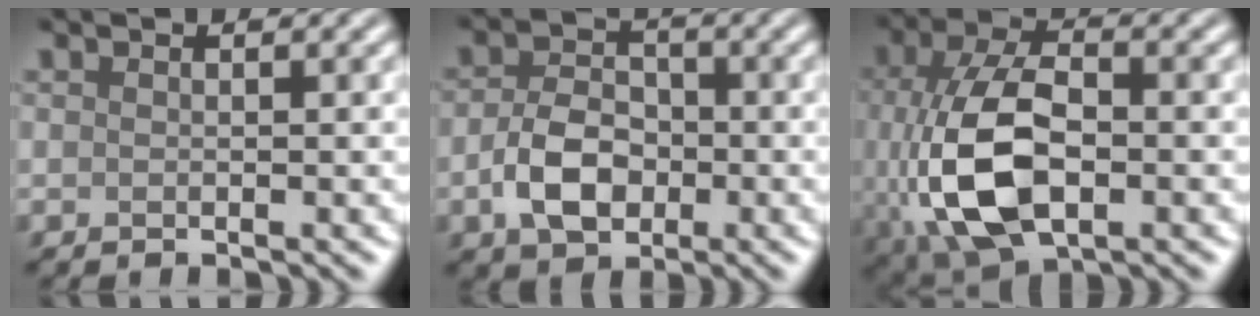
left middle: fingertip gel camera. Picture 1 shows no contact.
{"total": 4.6, "force": [-1.3, 3.3, 2.9], "torque": [-0.060, 0.003, -0.030]}
{"total": 10.0, "force": [-1.8, 5.6, 8.0], "torque": [-0.182, -0.007, -0.033]}